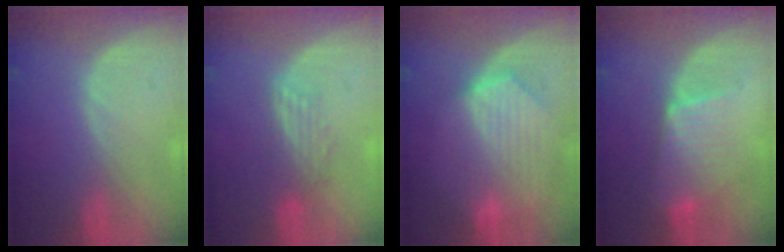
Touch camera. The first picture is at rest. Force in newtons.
{"total": 3.2, "press": 3.1, "slide": 0.7}
{"total": 9.3, "press": 8.2, "slide": 4.3}
{"total": 6.5, "press": 6.1, "slide": 2.4}